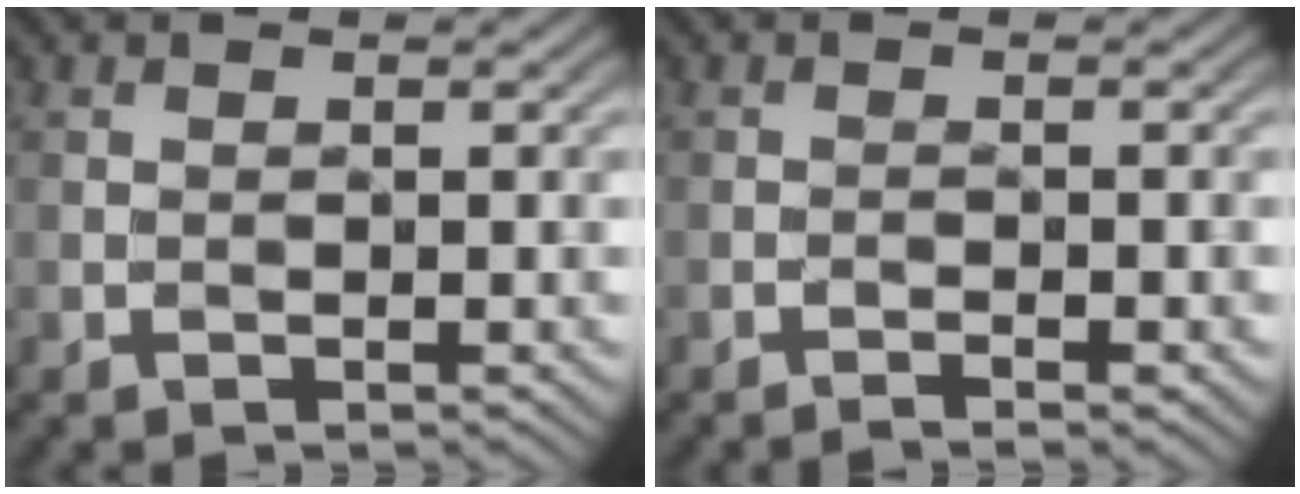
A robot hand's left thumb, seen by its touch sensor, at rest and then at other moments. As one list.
[{"total": 1.5, "force": [-1.2, -0.1, 0.9], "torque": [-0.019, 0.002, -0.020]}]